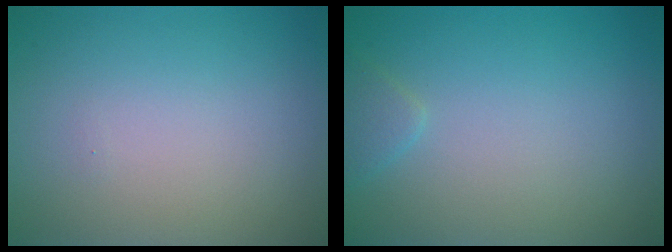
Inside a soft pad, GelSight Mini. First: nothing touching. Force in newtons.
{"total": 1.1, "press": 1.1, "slide": 0.1}